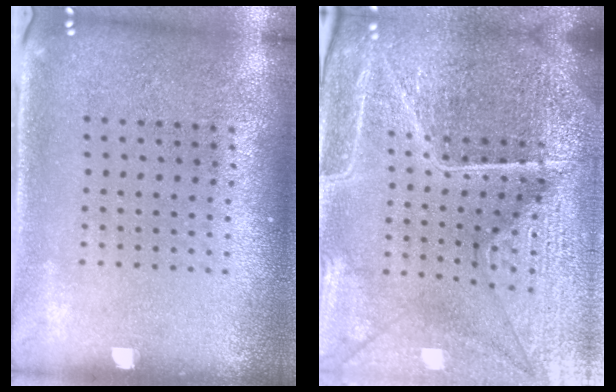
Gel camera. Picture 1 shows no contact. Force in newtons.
{"total": 6.1, "press": 5.5, "slide": 2.7}